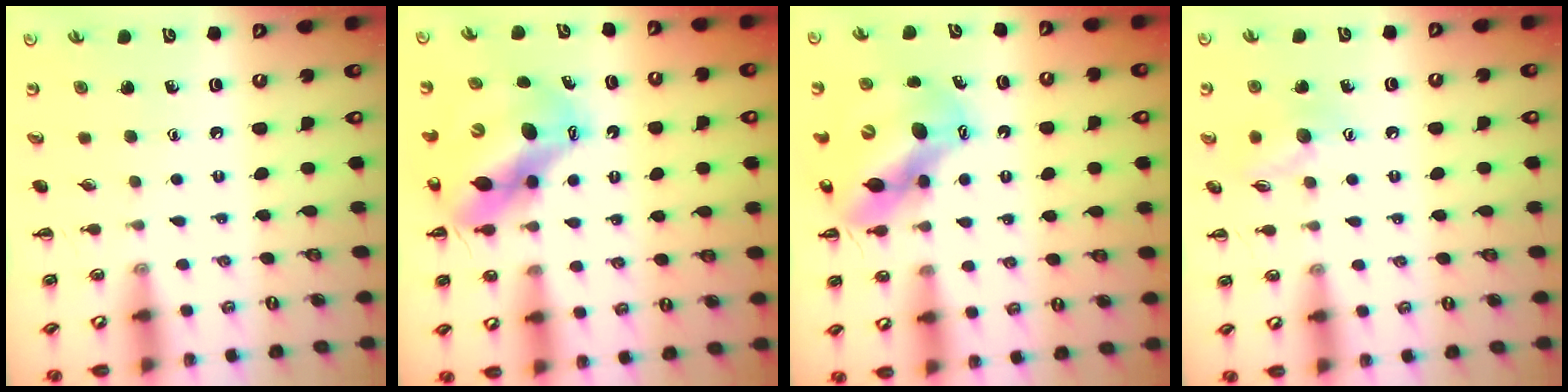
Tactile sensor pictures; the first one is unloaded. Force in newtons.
{"total": 12.8, "press": 12.5, "slide": 3.1}
{"total": 12.6, "press": 12.1, "slide": 3.4}
{"total": 8.5, "press": 8.5, "slide": 0.7}